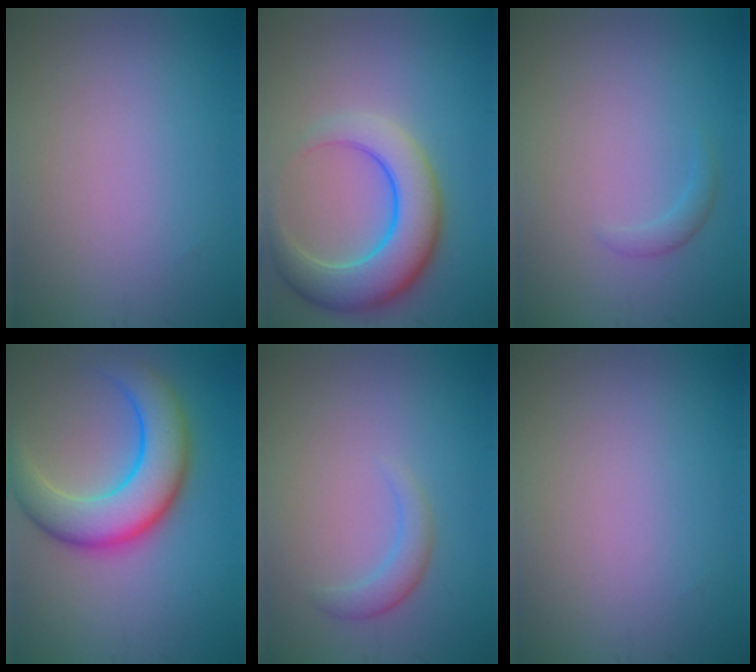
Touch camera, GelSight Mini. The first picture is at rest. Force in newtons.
{"total": 7.5, "press": 7.5, "slide": 0.3}
{"total": 1.0, "press": 1.0, "slide": 0.0}
{"total": 7.9, "press": 7.9, "slide": 0.1}
{"total": 1.9, "press": 1.9, "slide": 0.0}
{"total": 0.0}